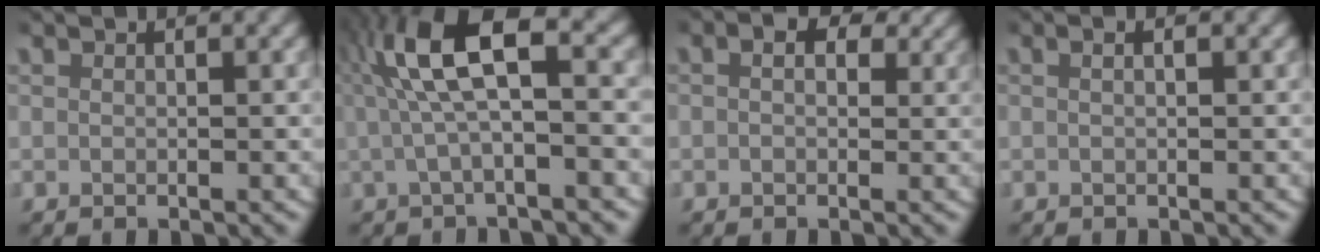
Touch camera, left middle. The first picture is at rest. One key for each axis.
{"total": 7.8, "fx": 1.1, "fy": 3.2, "fz": 7.1, "tx": -0.138, "ty": 0.017, "tz": 0.008}
{"total": 2.5, "fx": 1.3, "fy": 1.4, "fz": 1.6, "tx": -0.015, "ty": 0.002, "tz": 0.014}
{"total": 0.6, "fx": 0.0, "fy": 0.1, "fz": 0.6, "tx": -0.009, "ty": 0.004, "tz": -0.002}